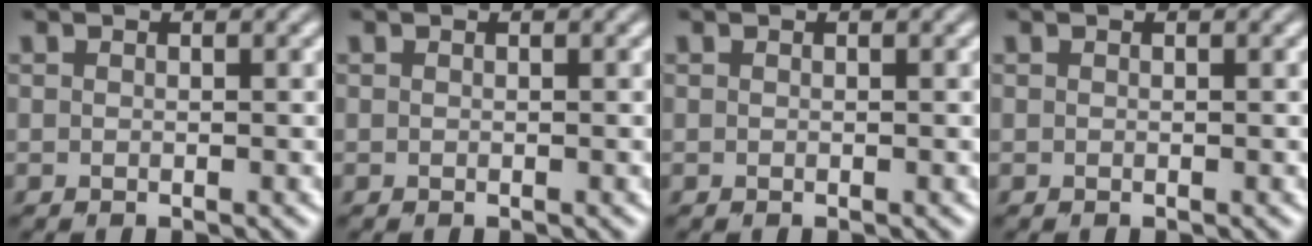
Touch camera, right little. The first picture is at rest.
{"total": 0.0}
{"total": 0.0}
{"total": 0.0}